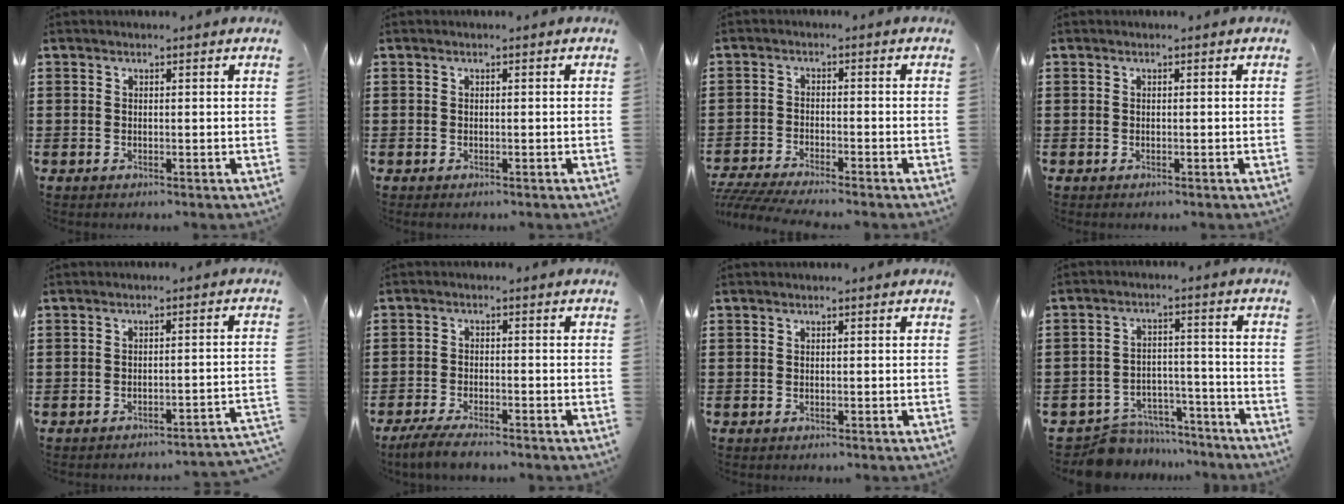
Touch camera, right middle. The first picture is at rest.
{"total": 0.0}
{"total": 4.0, "force": [-3.9, 0.1, 1.1], "torque": [-0.033, -0.009, -0.082]}
{"total": 0.0}
{"total": 2.4, "force": [-2.4, -0.1, 0.6], "torque": [-0.014, 0.000, -0.052]}
{"total": 4.0, "force": [-3.7, 0.7, 1.5], "torque": [-0.039, -0.003, -0.076]}
{"total": 0.0}
{"total": 7.5, "force": [-7.3, 1.6, 0.6], "torque": [-0.015, 0.023, -0.146]}